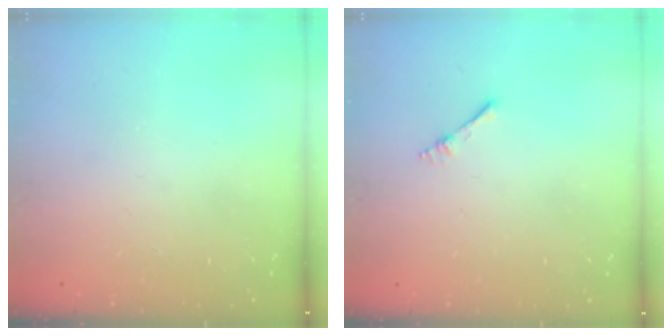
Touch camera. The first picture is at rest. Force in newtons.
{"total": 2.2, "press": 2.2, "slide": 0.3}